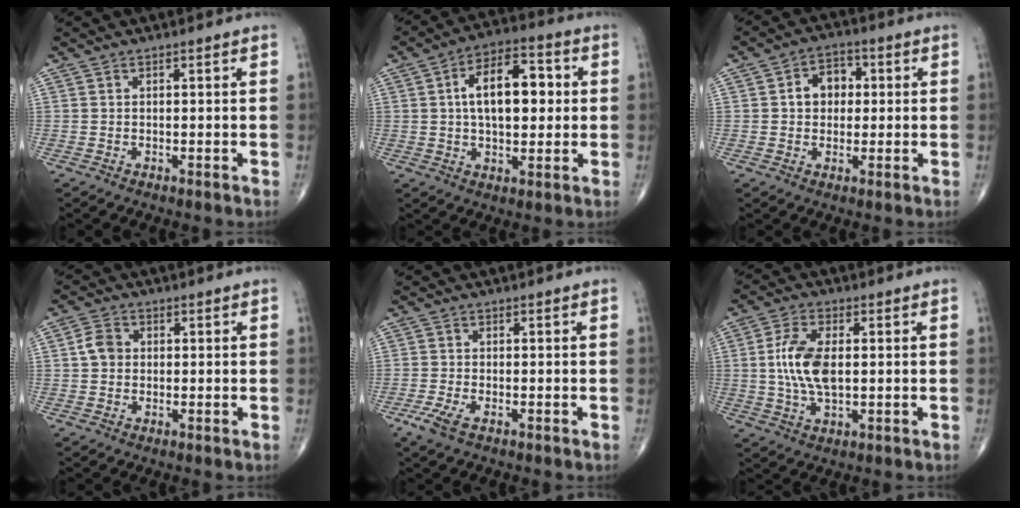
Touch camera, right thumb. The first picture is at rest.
{"total": 13.6, "force": [1.7, 7.3, 11.3], "torque": [-0.158, 0.019, 0.022]}
{"total": 6.4, "force": [0.8, 5.0, 3.9], "torque": [-0.031, 0.013, 0.005]}
{"total": 3.7, "force": [0.3, 3.1, 2.0], "torque": [-0.029, 0.007, -0.001]}
{"total": 3.4, "force": [-1.9, 1.2, 2.6], "torque": [-0.064, -0.004, -0.040]}
{"total": 9.6, "force": [0.5, 4.8, 8.3], "torque": [-0.173, 0.000, 0.010]}